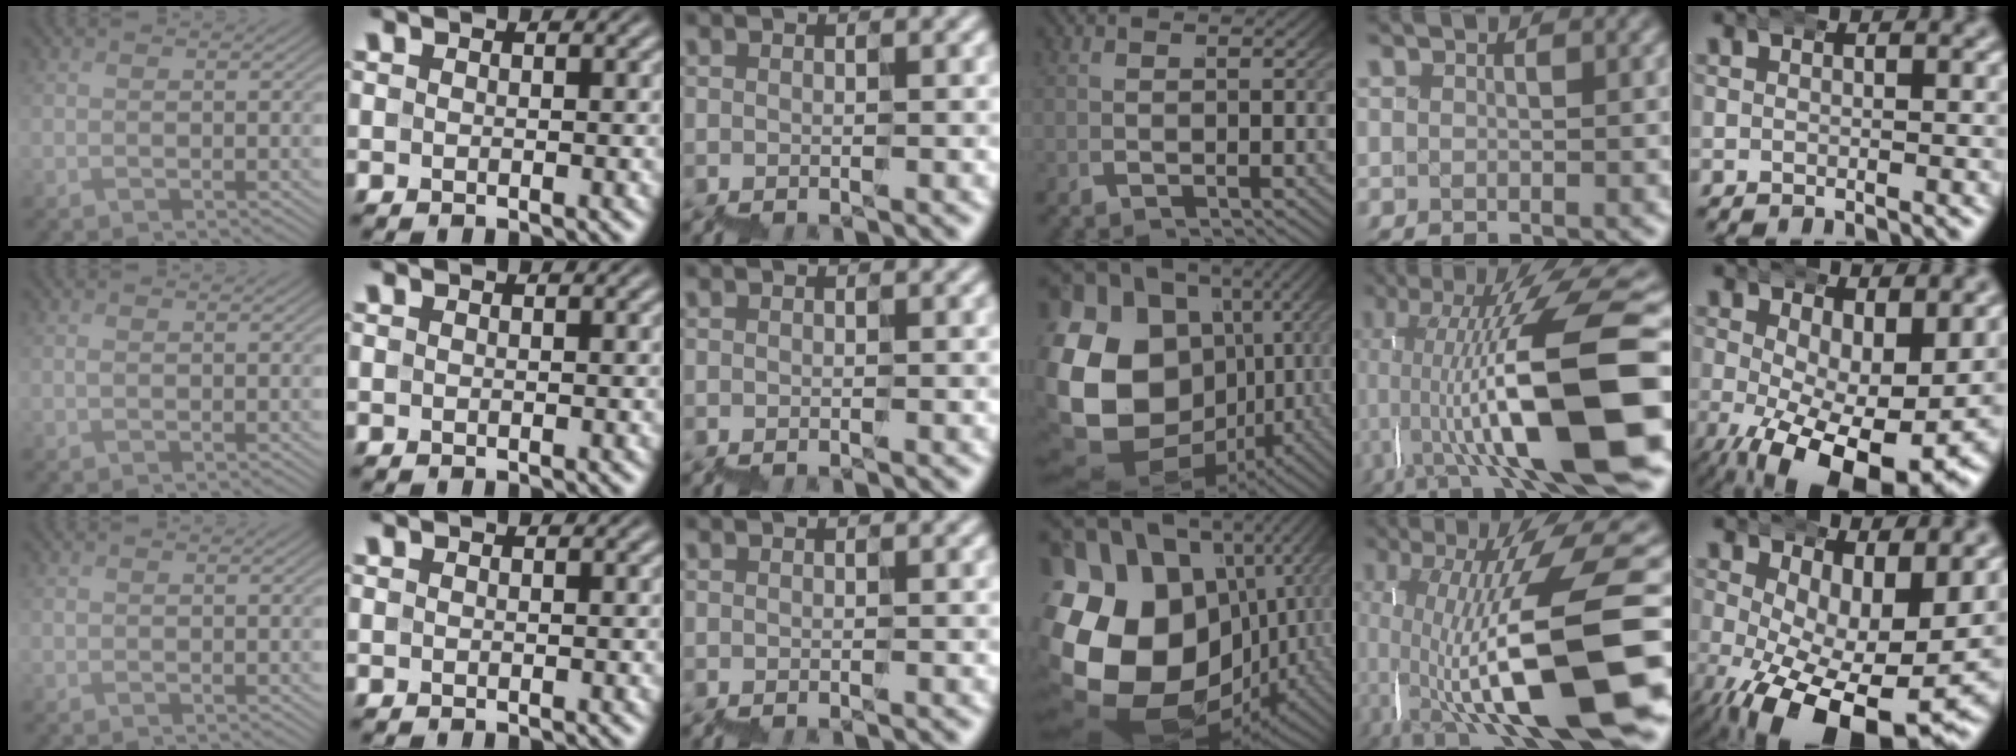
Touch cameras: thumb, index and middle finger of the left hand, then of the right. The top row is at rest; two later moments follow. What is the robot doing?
{"motion": "wrap", "object": "belt"}